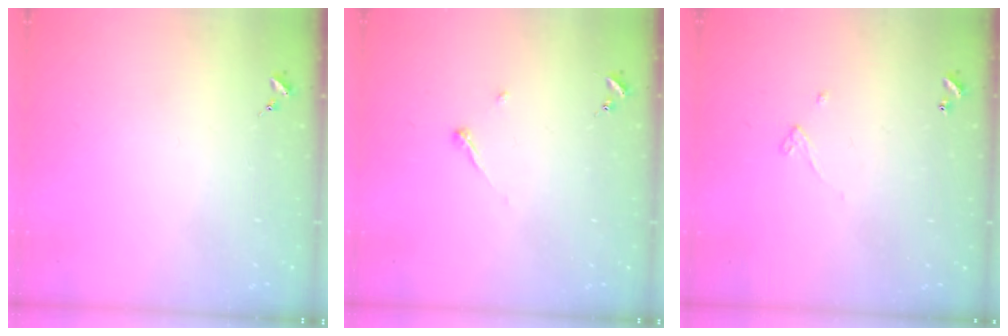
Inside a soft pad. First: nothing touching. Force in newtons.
{"total": 3.6, "press": 3.6, "slide": 0.4}
{"total": 2.6, "press": 2.6, "slide": 0.2}